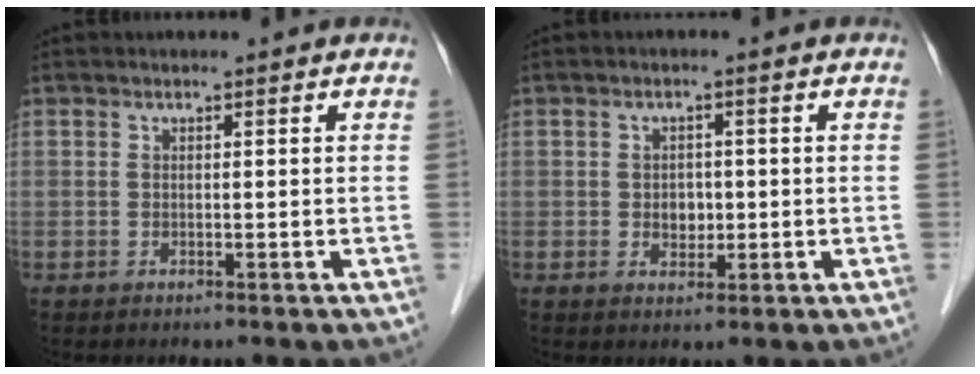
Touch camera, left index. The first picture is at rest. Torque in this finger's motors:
{"motor_torque": [0.12, 0.02, 0.03, 0.01]}